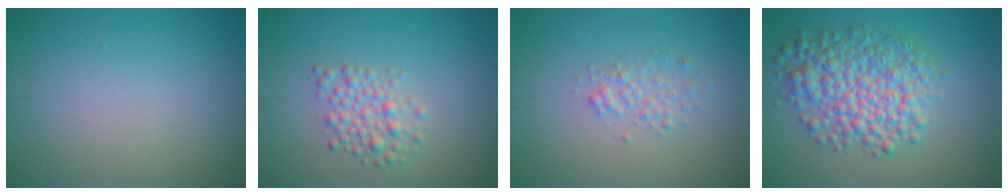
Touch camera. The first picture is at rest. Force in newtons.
{"total": 2.7, "press": 2.7, "slide": 0.1}
{"total": 1.8, "press": 1.8, "slide": 0.0}
{"total": 7.2, "press": 7.2, "slide": 0.1}